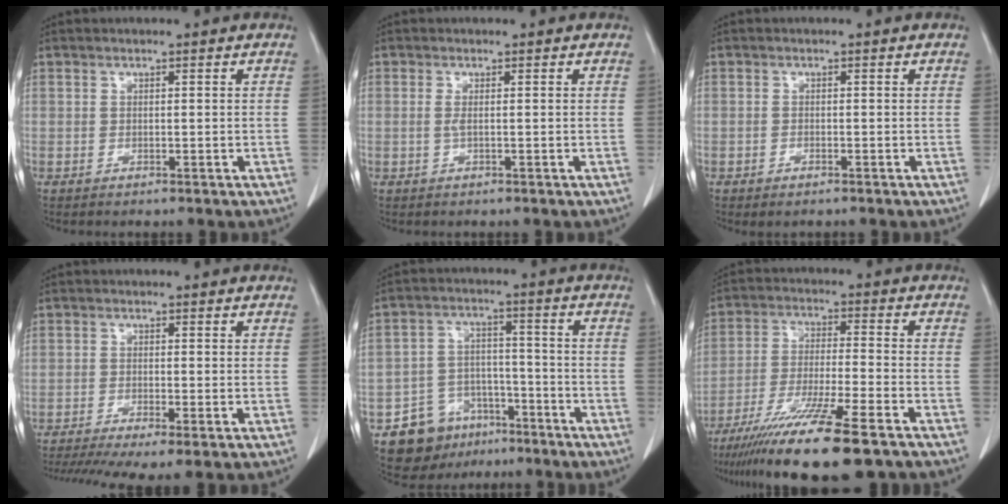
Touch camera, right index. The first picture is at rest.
{"total": 0.8, "force": [0.1, 0.0, 0.8], "torque": [-0.021, -0.001, 0.002]}
{"total": 1.1, "force": [-0.8, 0.4, 0.6], "torque": [-0.014, -0.002, -0.008]}
{"total": 8.9, "force": [-6.3, 1.4, 6.2], "torque": [-0.113, -0.013, -0.106]}
{"total": 9.5, "force": [-6.1, 6.9, 2.5], "torque": [-0.047, 0.023, -0.093]}
{"total": 15.9, "force": [-11.5, 0.2, 10.9], "torque": [-0.205, -0.050, -0.197]}